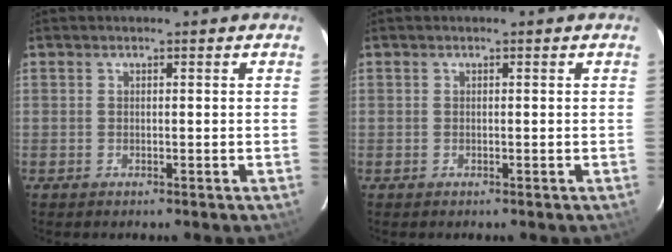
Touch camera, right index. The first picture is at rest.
{"total": 0.0}